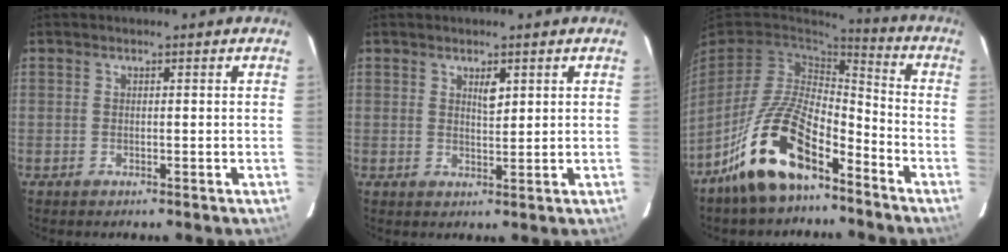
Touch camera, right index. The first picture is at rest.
{"total": 2.0, "force": [1.1, 0.6, 1.6], "torque": [-0.030, -0.001, 0.021]}
{"total": 15.3, "force": [-9.7, 5.1, 10.7], "torque": [-0.217, 0.002, -0.183]}